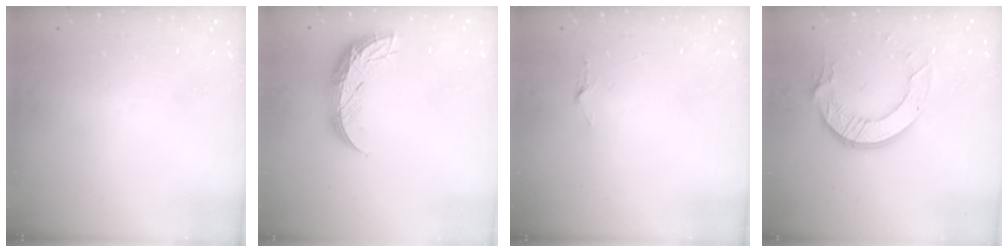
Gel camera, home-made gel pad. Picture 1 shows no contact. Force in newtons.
{"total": 10.5, "press": 10.5, "slide": 0.8}
{"total": 2.9, "press": 2.9, "slide": 0.3}
{"total": 11.1, "press": 11.0, "slide": 1.1}